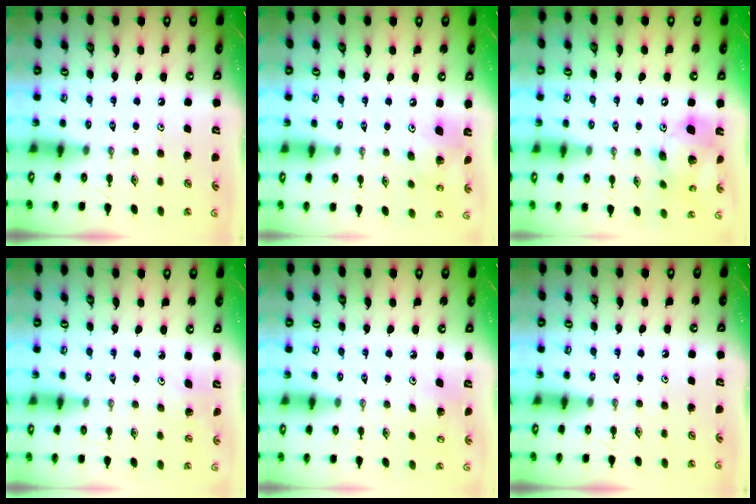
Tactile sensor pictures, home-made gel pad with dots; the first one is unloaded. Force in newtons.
{"total": 11.3, "press": 11.2, "slide": 1.0}
{"total": 15.3, "press": 15.1, "slide": 2.5}
{"total": 2.6, "press": 2.5, "slide": 0.9}
{"total": 4.5, "press": 4.2, "slide": 1.6}
{"total": 0.0}